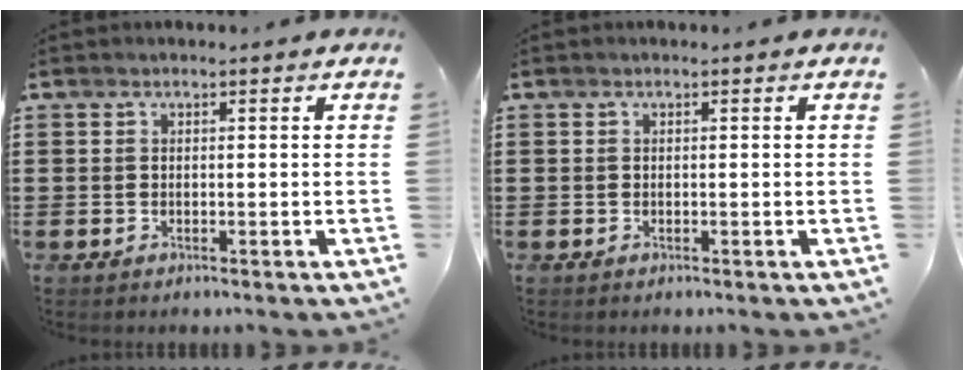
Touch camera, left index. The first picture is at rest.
{"total": 0.0}